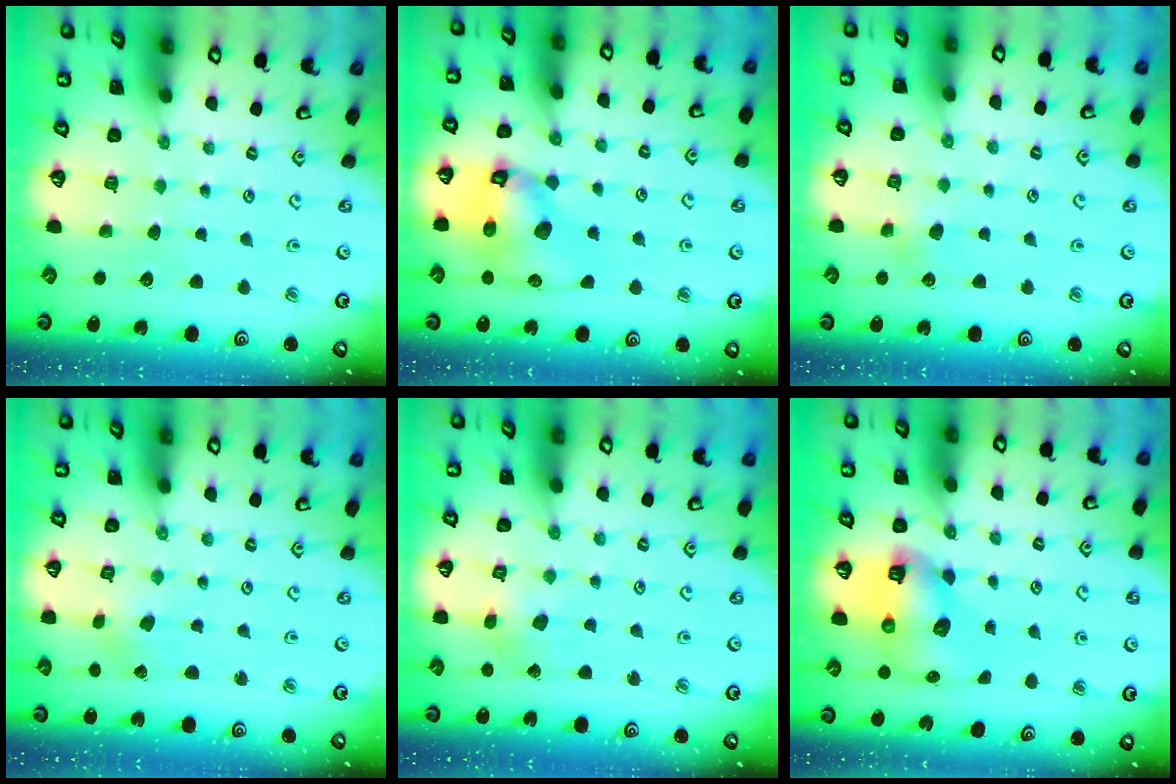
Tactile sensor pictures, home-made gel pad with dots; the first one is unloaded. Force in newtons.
{"total": 13.3, "press": 13.1, "slide": 1.8}
{"total": 3.4, "press": 3.3, "slide": 0.3}
{"total": 0.8, "press": 0.8, "slide": 0.1}
{"total": 4.3, "press": 4.3, "slide": 0.5}
{"total": 9.7, "press": 9.7, "slide": 1.1}